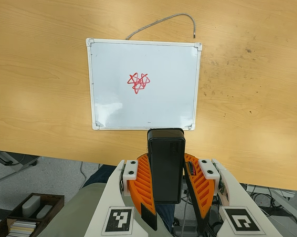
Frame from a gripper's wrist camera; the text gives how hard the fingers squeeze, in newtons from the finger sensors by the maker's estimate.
{"total": 8.8, "left": 7.8, "right": 9.7}